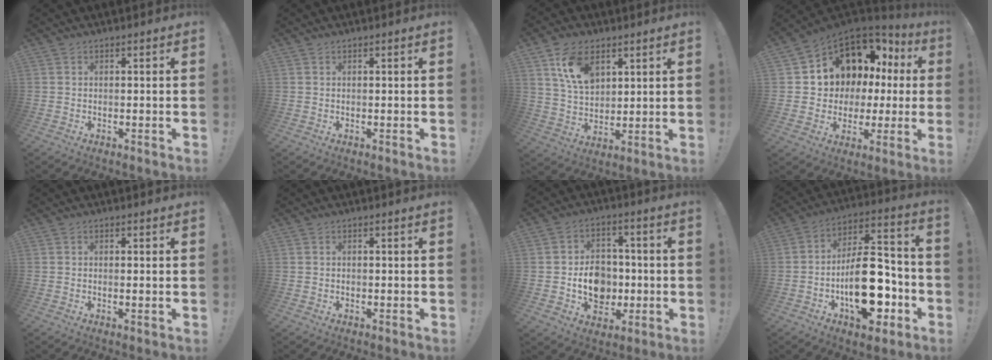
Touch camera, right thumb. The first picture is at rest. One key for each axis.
{"total": 0.0}
{"total": 12.2, "fx": 6.1, "fy": 8.0, "fz": 7.0, "tx": -0.112, "ty": -0.017, "tz": 0.117}
{"total": 10.7, "fx": 5.0, "fy": 8.5, "fz": 4.2, "tx": -0.069, "ty": -0.049, "tz": 0.109}
{"total": 1.0, "fx": 0.1, "fy": 0.1, "fz": 0.9, "tx": -0.003, "ty": -0.006, "tz": -0.002}
{"total": 0.7, "fx": -0.3, "fy": 0.6, "fz": 0.2, "tx": -0.006, "ty": 0.003, "tz": -0.006}
{"total": 11.4, "fx": -1.8, "fy": 9.4, "fz": 6.1, "tx": -0.093, "ty": 0.006, "tz": -0.028}
{"total": 22.4, "fx": -6.6, "fy": 11.7, "fz": 17.9, "tx": -0.272, "ty": 0.051, "tz": -0.090}